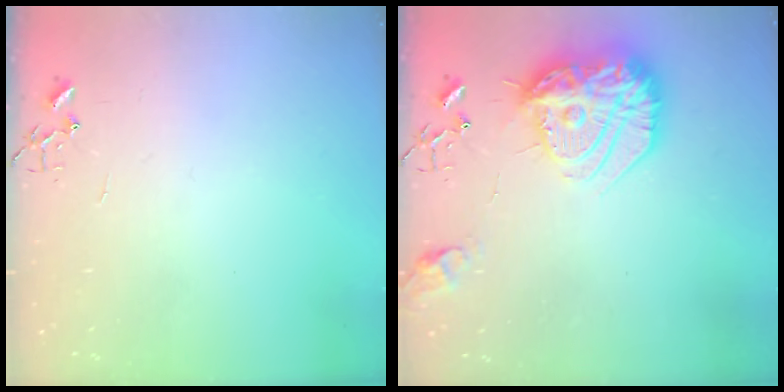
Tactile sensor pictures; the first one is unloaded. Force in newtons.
{"total": 20.7, "press": 20.6, "slide": 1.5}